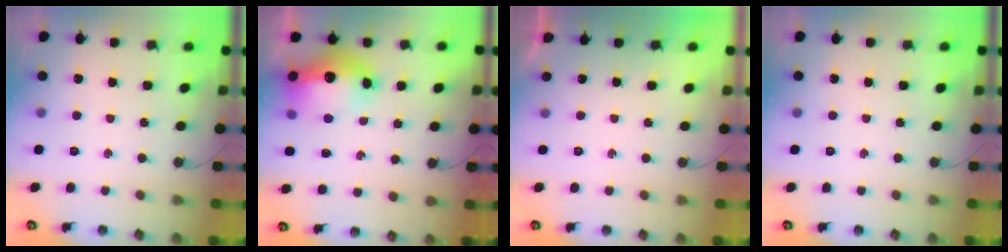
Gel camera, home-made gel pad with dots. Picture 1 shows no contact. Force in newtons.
{"total": 21.4, "press": 17.2, "slide": 12.7}
{"total": 0.0}
{"total": 0.0}